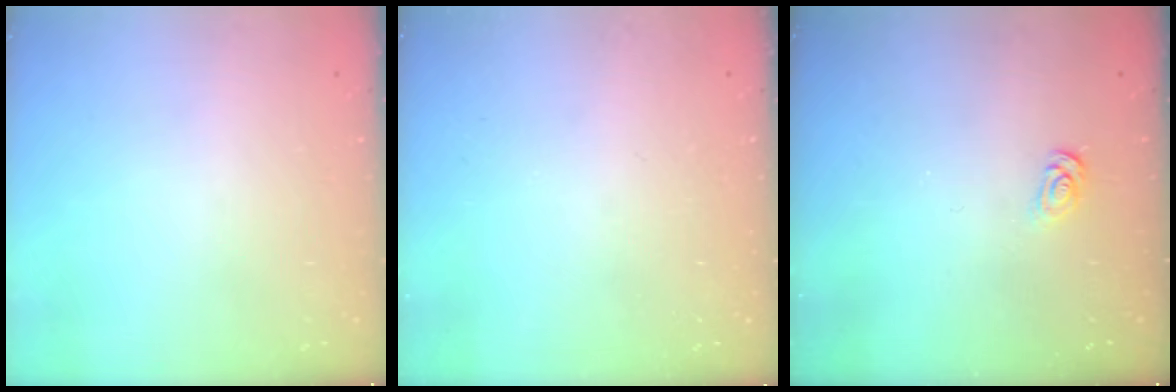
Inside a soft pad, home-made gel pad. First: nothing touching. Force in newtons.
{"total": 0.0}
{"total": 2.5, "press": 2.4, "slide": 0.3}